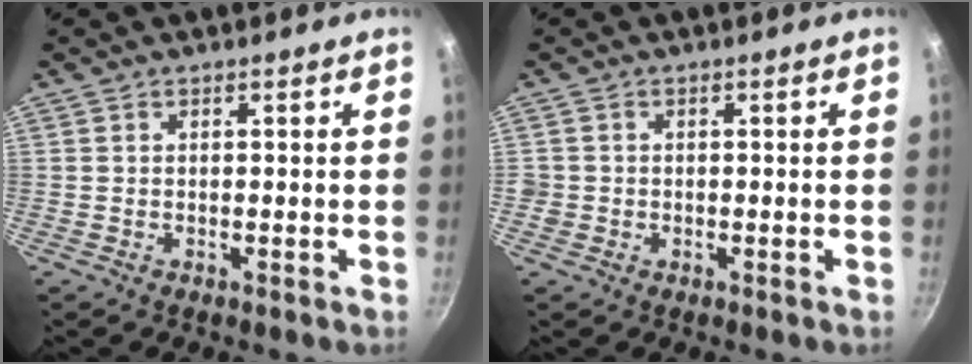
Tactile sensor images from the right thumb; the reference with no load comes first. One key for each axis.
{"total": 1.7, "fx": -0.5, "fy": 1.6, "fz": 0.4, "tx": -0.004, "ty": 0.002, "tz": -0.008}